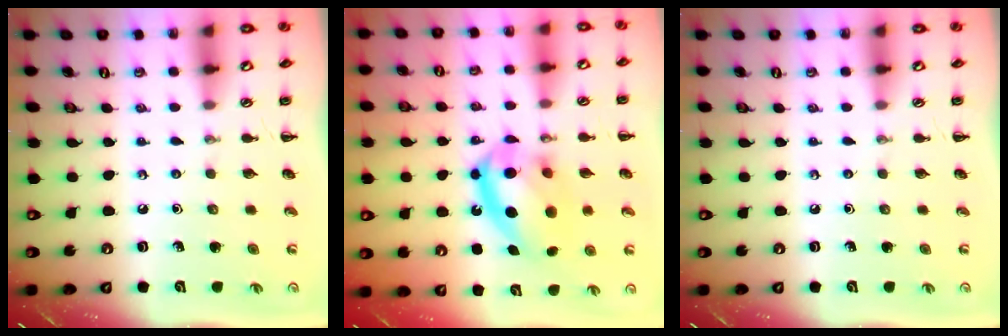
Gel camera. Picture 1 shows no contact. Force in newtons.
{"total": 16.8, "press": 16.3, "slide": 3.9}
{"total": 0.0}